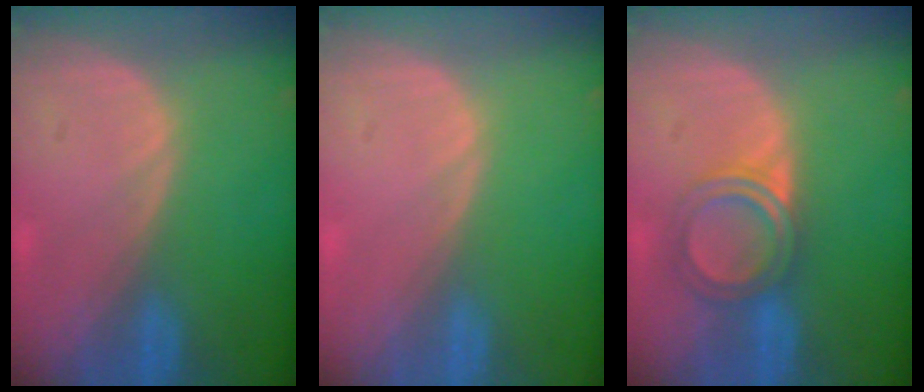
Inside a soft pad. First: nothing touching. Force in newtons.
{"total": 0.0}
{"total": 4.8, "press": 4.6, "slide": 1.3}